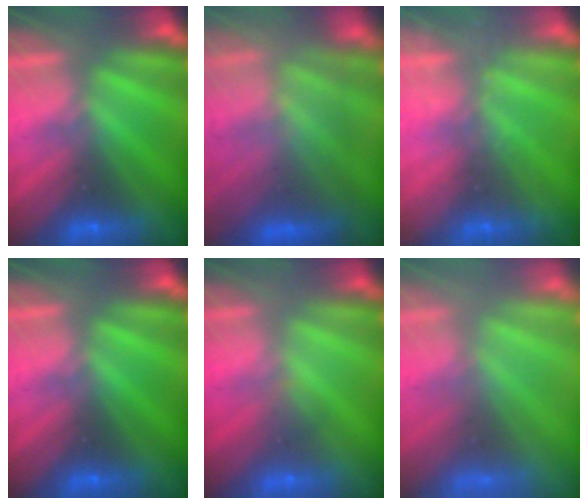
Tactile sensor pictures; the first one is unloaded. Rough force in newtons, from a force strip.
{"total": 11.1}
{"total": 1.4}
{"total": 0.0}
{"total": 2.8}
{"total": 7.5}